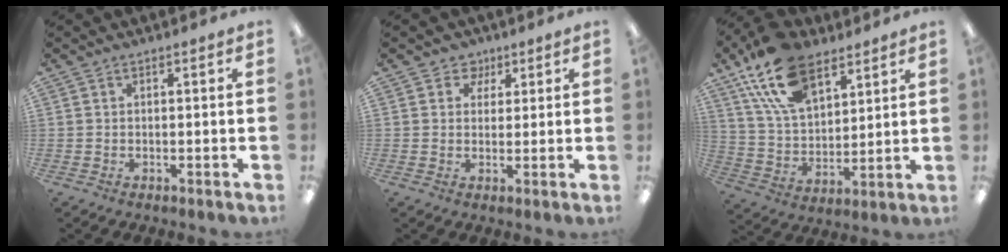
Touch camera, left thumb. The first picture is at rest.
{"total": 4.2, "force": [2.3, 3.5, 0.7], "torque": [-0.002, -0.007, 0.038]}
{"total": 18.6, "force": [11.4, 10.3, 10.6], "torque": [-0.212, -0.038, 0.209]}